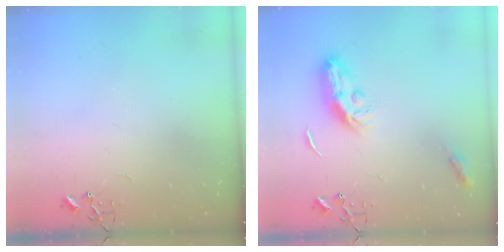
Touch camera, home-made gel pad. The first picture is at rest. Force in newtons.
{"total": 10.4, "press": 10.4, "slide": 0.1}